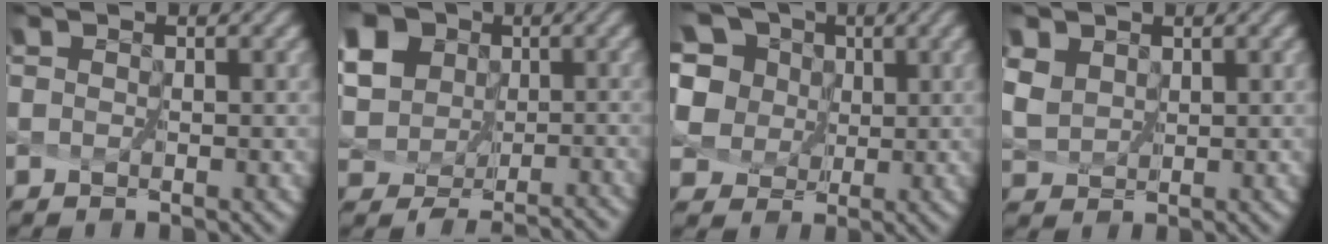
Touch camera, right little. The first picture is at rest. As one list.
[{"total": 12.2, "force": [0.4, 11.1, 5.1], "torque": [-0.147, -0.003, 0.010]}, {"total": 9.4, "force": [4.1, 7.4, 4.3], "torque": [-0.130, 0.030, 0.087]}, {"total": 2.6, "force": [1.7, 1.8, 0.8], "torque": [-0.057, 0.002, 0.054]}]